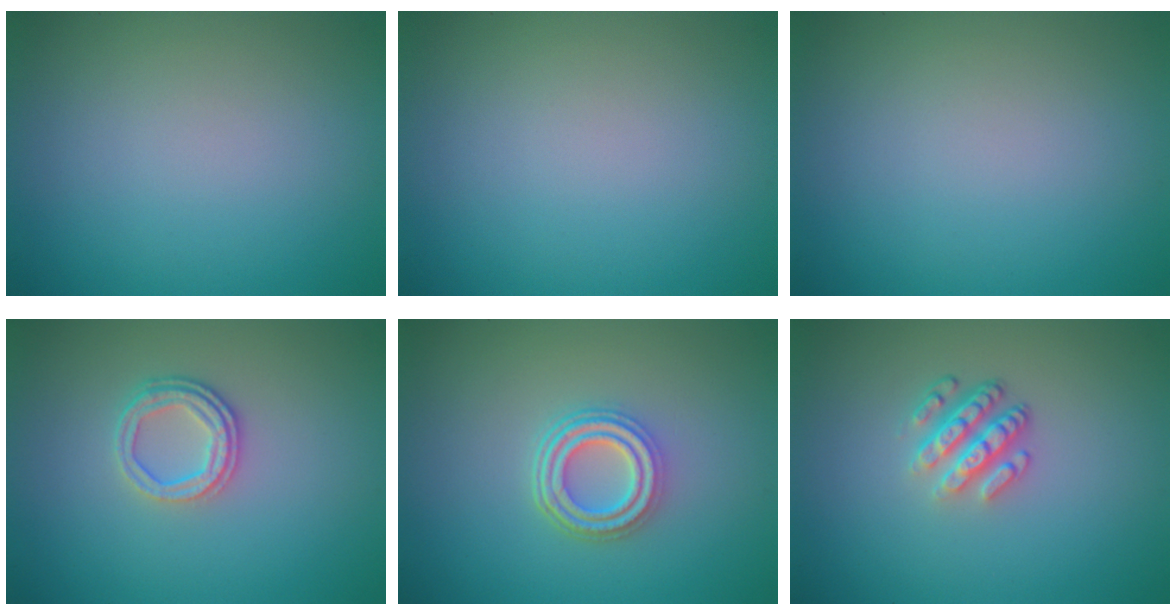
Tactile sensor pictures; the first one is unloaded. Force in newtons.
{"total": 0.0}
{"total": 0.0}
{"total": 2.6, "press": 2.3, "slide": 1.3}
{"total": 4.2, "press": 3.3, "slide": 2.7}
{"total": 3.6, "press": 2.6, "slide": 2.5}